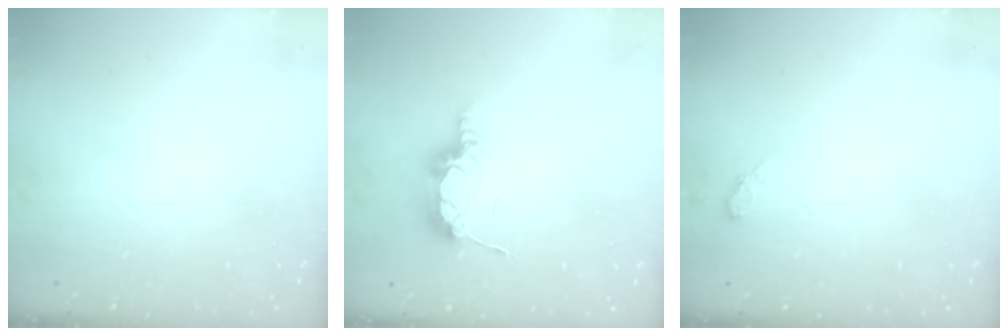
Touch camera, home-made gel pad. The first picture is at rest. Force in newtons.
{"total": 10.9, "press": 8.7, "slide": 6.6}
{"total": 10.5, "press": 4.9, "slide": 9.4}